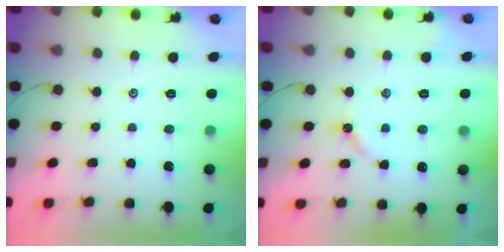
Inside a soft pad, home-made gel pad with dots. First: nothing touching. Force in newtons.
{"total": 3.0, "press": 3.0, "slide": 0.3}